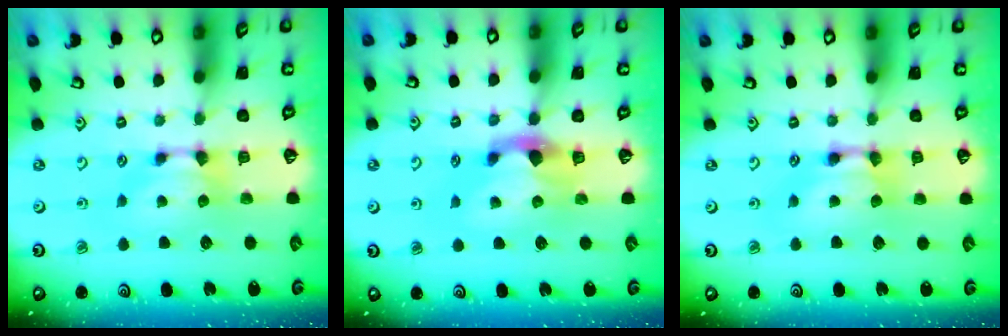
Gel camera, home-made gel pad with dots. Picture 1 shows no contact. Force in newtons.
{"total": 2.9, "press": 2.6, "slide": 1.3}
{"total": 2.2, "press": 2.2, "slide": 0.1}